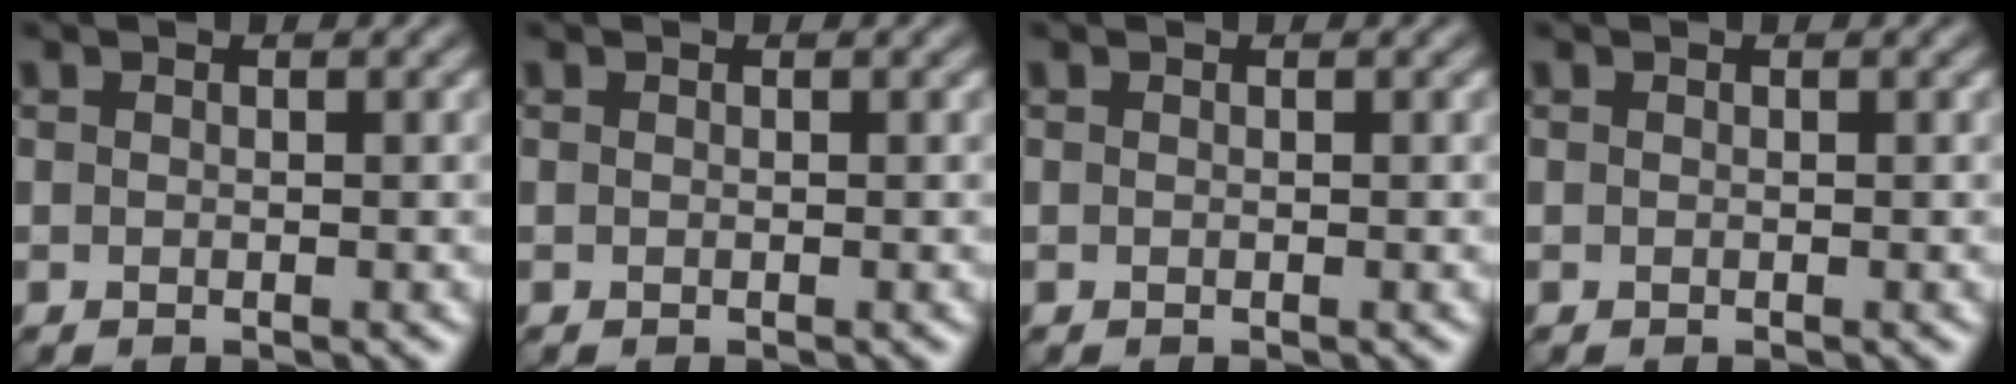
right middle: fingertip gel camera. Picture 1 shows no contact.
{"total": 0.0}
{"total": 0.0}
{"total": 0.0}